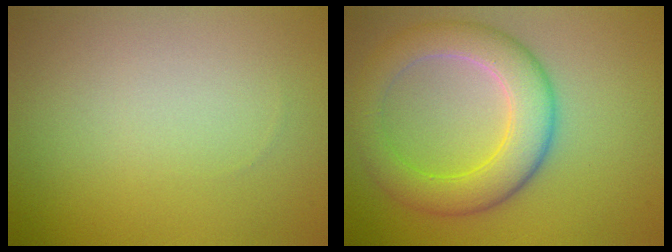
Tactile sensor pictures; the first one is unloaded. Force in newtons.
{"total": 6.3, "press": 6.3, "slide": 0.3}